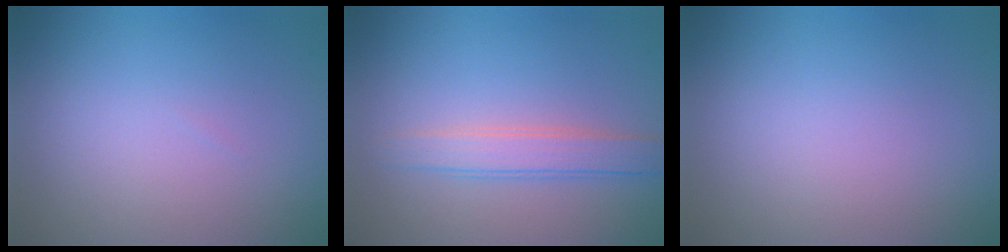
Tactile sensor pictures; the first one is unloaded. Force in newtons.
{"total": 2.6, "press": 2.6, "slide": 0.0}
{"total": 0.0}